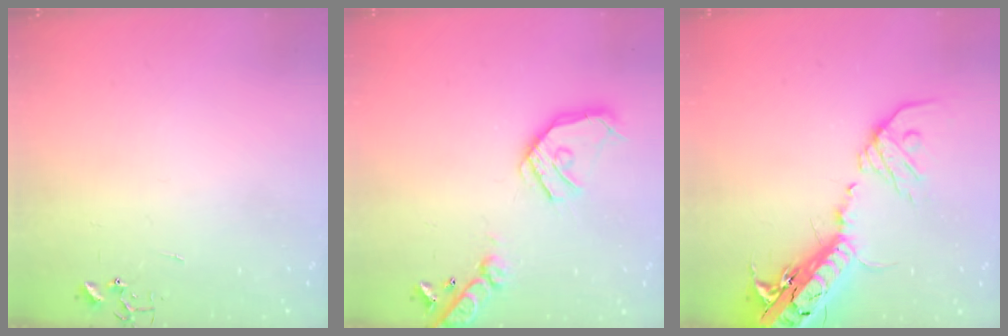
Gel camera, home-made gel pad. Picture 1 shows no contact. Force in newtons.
{"total": 17.3, "press": 17.0, "slide": 2.8}
{"total": 23.9, "press": 23.3, "slide": 5.5}